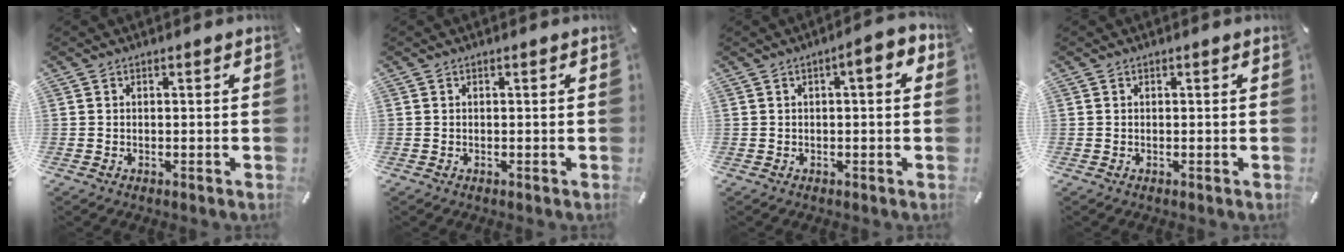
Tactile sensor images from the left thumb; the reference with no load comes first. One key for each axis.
{"total": 0.0}
{"total": 4.9, "fx": 1.1, "fy": 1.5, "fz": 4.6, "tx": -0.062, "ty": 0.000, "tz": 0.013}
{"total": 0.0}